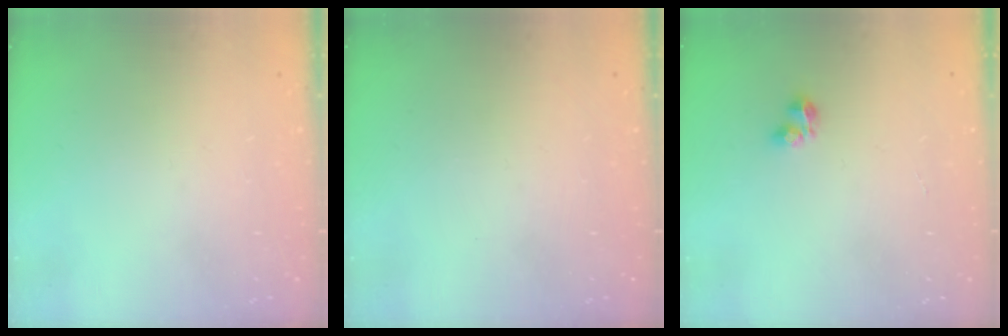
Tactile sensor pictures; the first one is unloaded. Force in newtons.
{"total": 0.0}
{"total": 2.6, "press": 2.5, "slide": 0.5}